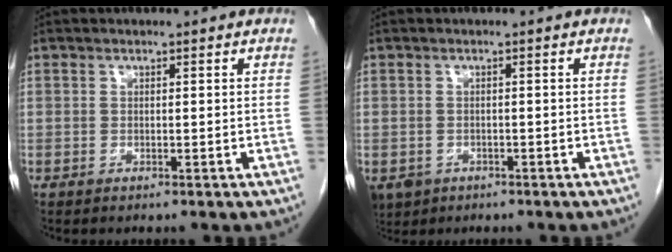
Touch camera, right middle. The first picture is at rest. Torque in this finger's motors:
{"motor_torque": [0.07, -0.04, -0.01, 0.00]}